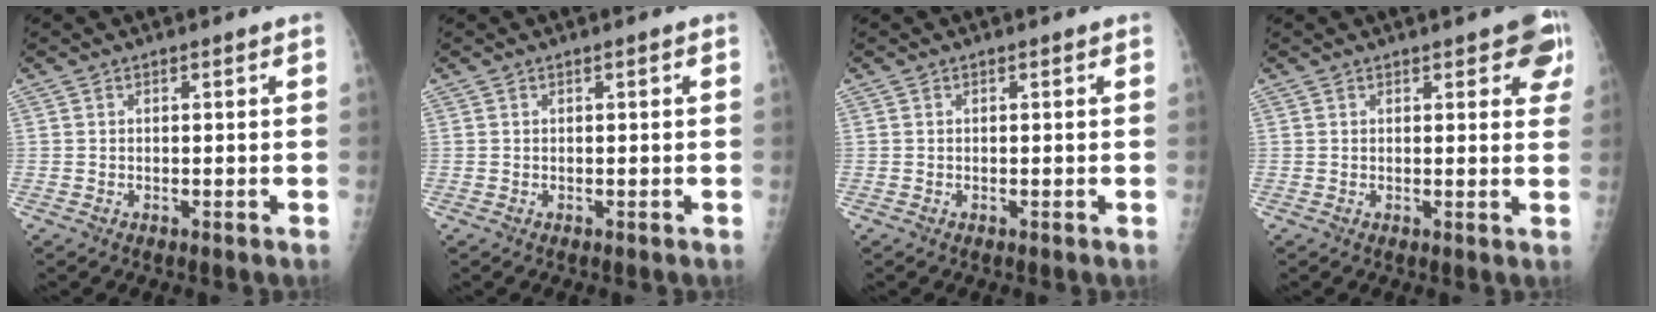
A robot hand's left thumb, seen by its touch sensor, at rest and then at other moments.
{"total": 0.0}
{"total": 0.0}
{"total": 7.0, "force": [3.7, 2.7, 5.3], "torque": [-0.032, -0.009, 0.036]}